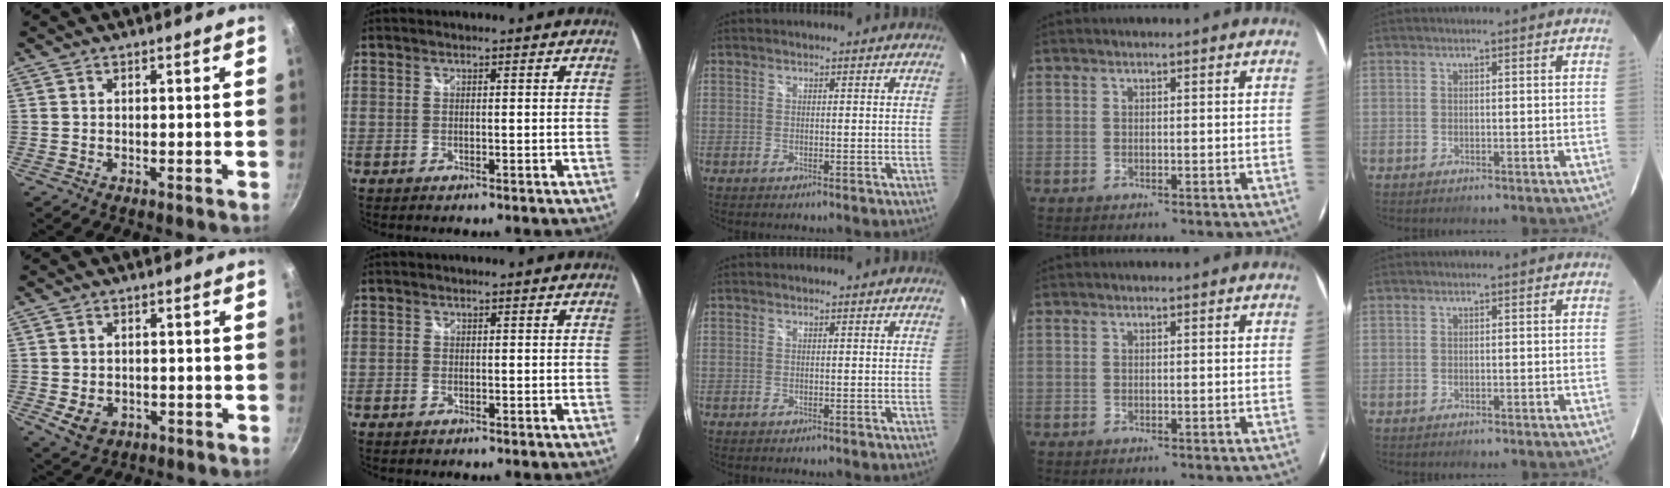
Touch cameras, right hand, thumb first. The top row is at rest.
{"thumb": {"total": 5.0, "force": [-1.3, 3.9, 2.8], "torque": [-0.036, 0.000, -0.008]}, "index": {"total": 0.9, "force": [-0.7, 0.6, 0.1], "torque": [-0.004, -0.003, -0.015]}}